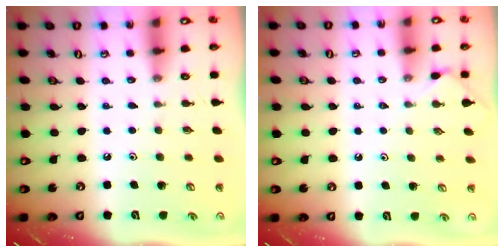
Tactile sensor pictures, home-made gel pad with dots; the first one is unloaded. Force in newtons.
{"total": 2.1, "press": 2.0, "slide": 0.5}